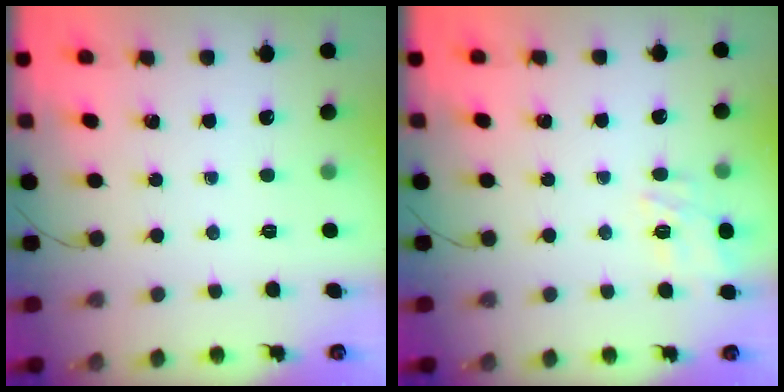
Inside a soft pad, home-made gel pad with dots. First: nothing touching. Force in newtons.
{"total": 13.2, "press": 13.1, "slide": 1.1}